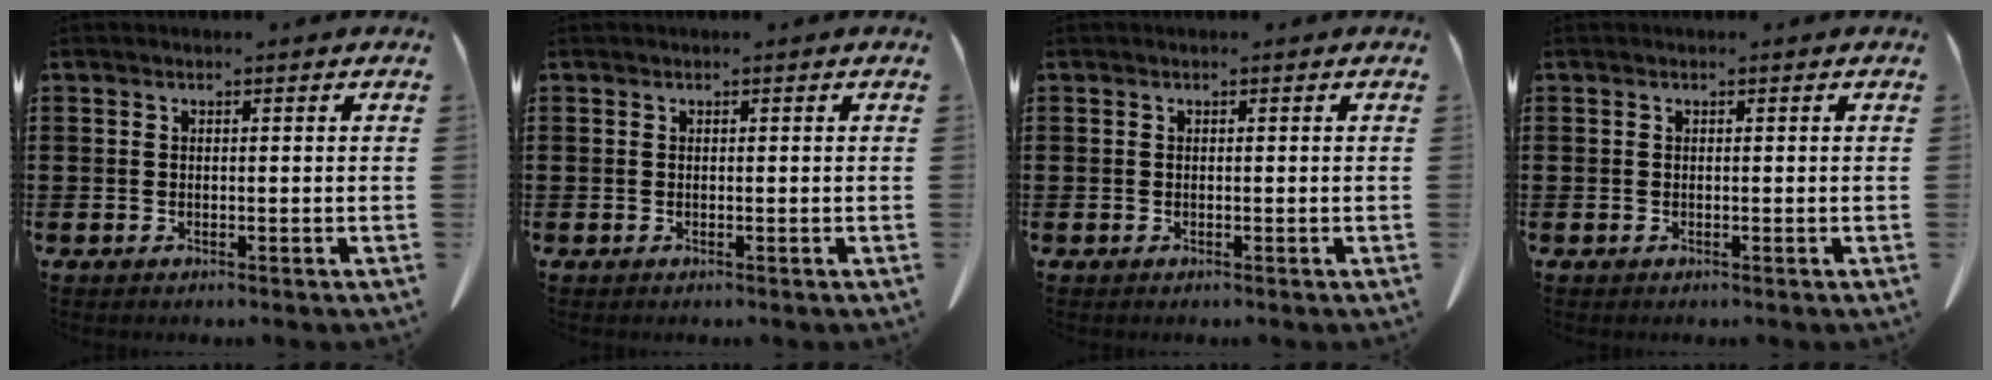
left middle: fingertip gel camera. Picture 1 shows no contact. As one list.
[{"total": 0.0}, {"total": 0.0}, {"total": 0.0}]